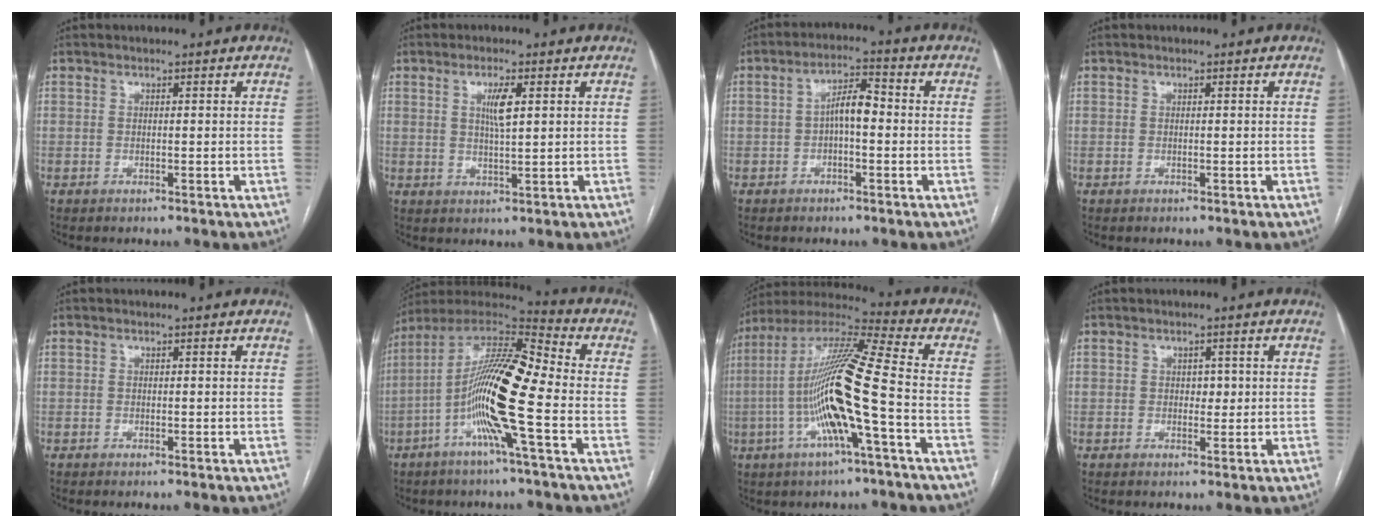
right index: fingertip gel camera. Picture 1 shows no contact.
{"total": 3.8, "force": [1.3, 0.5, 3.6], "torque": [-0.066, -0.002, 0.022]}
{"total": 5.0, "force": [-0.4, 1.6, 4.7], "torque": [-0.083, 0.021, -0.009]}
{"total": 0.0}
{"total": 0.0}
{"total": 16.6, "force": [-4.2, 0.8, 16.0], "torque": [-0.303, 0.008, -0.090]}
{"total": 17.2, "force": [-3.5, 0.4, 16.8], "torque": [-0.328, 0.009, -0.074]}
{"total": 1.6, "force": [0.2, 1.2, 1.1], "torque": [-0.010, 0.002, 0.002]}